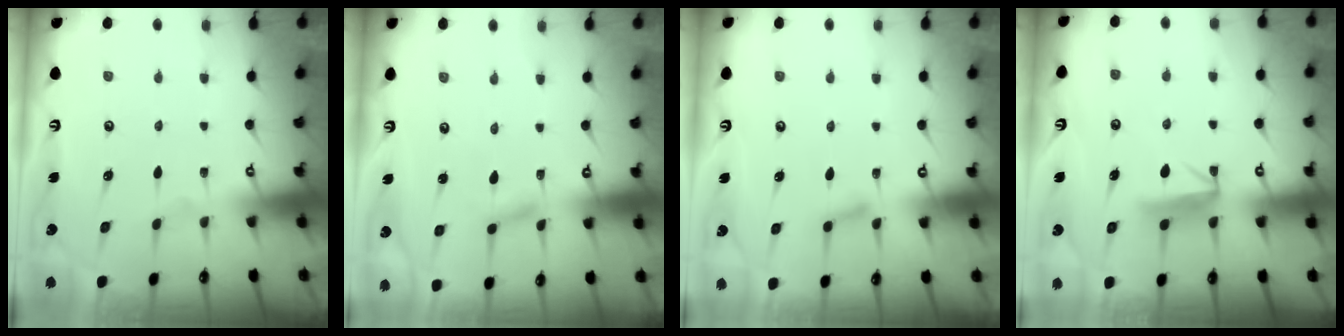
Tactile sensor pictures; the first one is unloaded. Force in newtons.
{"total": 1.7, "press": 1.7, "slide": 0.2}
{"total": 4.3, "press": 4.3, "slide": 0.5}
{"total": 6.9, "press": 6.9, "slide": 0.7}